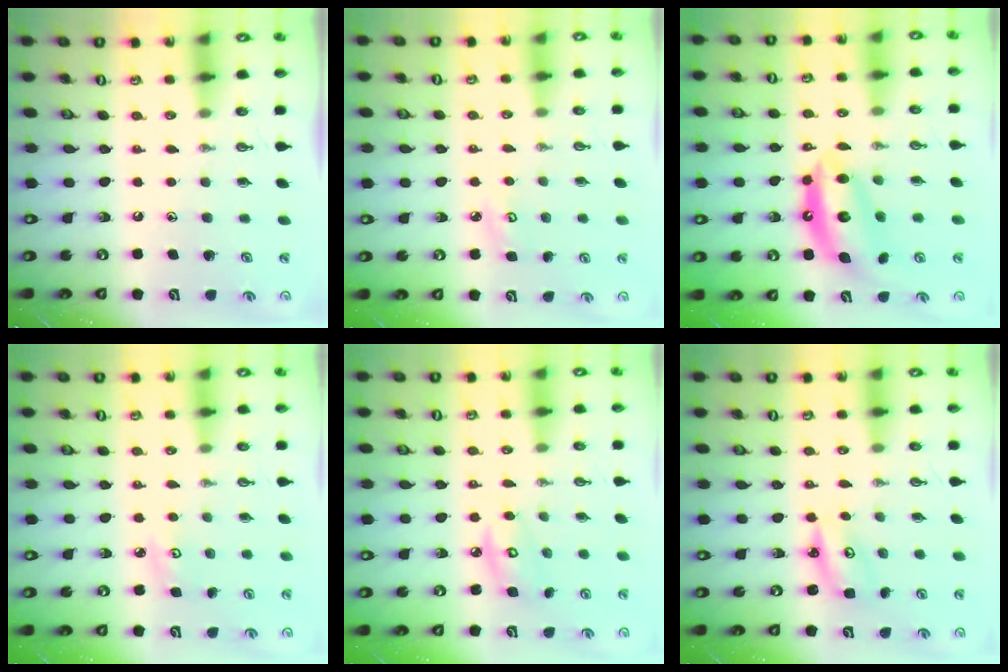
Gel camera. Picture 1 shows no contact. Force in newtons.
{"total": 3.6, "press": 3.6, "slide": 0.3}
{"total": 12.0, "press": 12.0, "slide": 0.9}
{"total": 3.6, "press": 3.6, "slide": 0.4}
{"total": 5.4, "press": 5.4, "slide": 0.2}
{"total": 3.6, "press": 3.6, "slide": 0.2}